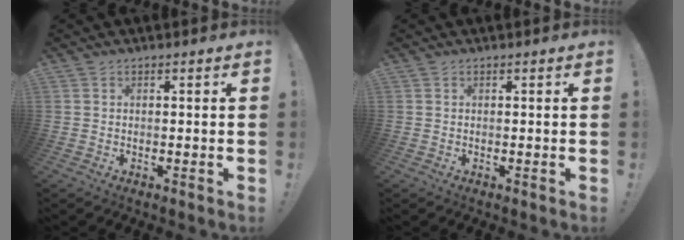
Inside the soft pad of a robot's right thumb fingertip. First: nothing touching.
{"total": 0.0}